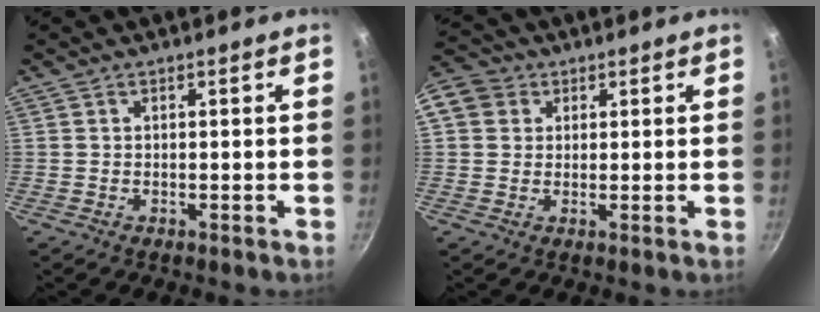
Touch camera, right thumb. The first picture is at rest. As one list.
[{"total": 9.2, "force": [2.6, 7.9, 3.9], "torque": [-0.069, 0.018, 0.035]}]